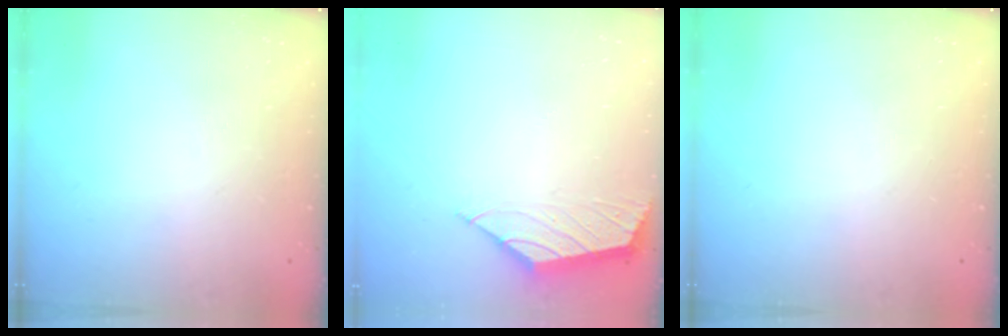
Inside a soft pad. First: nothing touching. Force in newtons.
{"total": 1.8, "press": 1.8, "slide": 0.5}
{"total": 0.0}